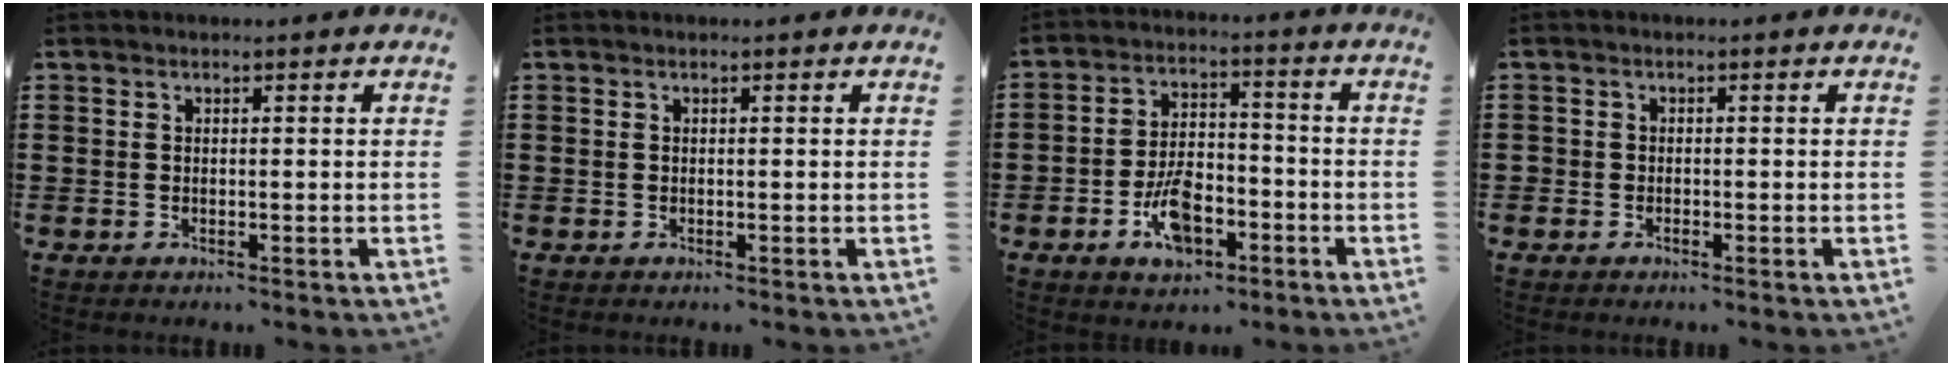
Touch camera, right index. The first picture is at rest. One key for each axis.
{"total": 0.0}
{"total": 7.7, "fx": -3.5, "fy": 4.0, "fz": 5.7, "tx": -0.117, "ty": 0.008, "tz": -0.065}
{"total": 0.9, "fx": -0.5, "fy": 0.7, "fz": 0.1, "tx": -0.004, "ty": 0.001, "tz": -0.011}